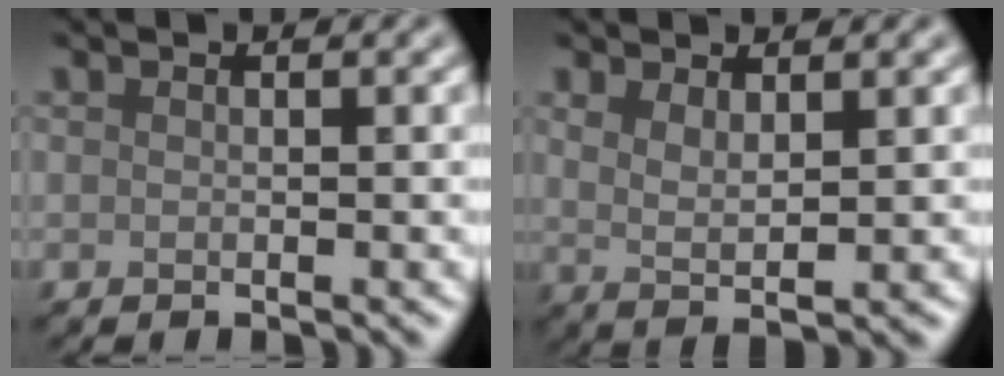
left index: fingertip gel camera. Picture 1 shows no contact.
{"total": 2.1, "force": [1.2, 0.6, 1.6], "torque": [-0.033, -0.008, 0.025]}